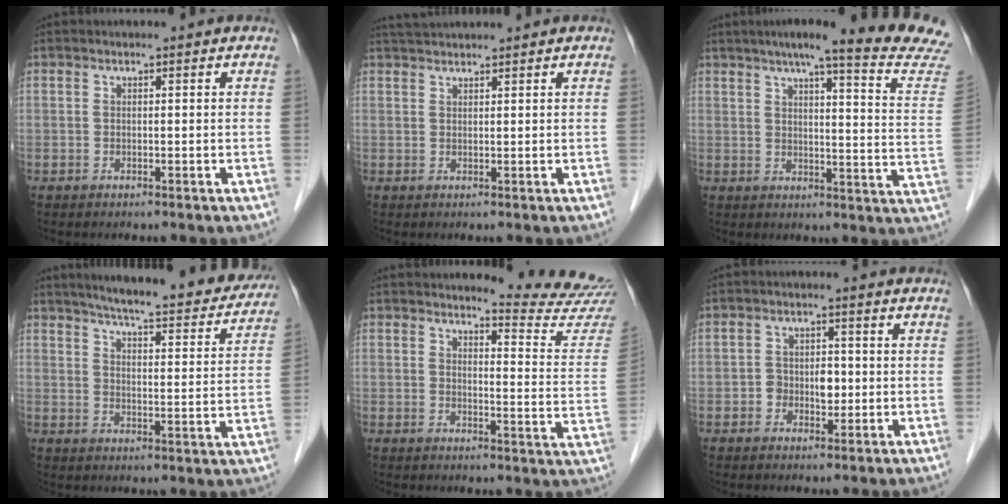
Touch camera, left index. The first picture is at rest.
{"total": 3.1, "force": [3.0, -0.3, 0.8], "torque": [-0.015, 0.026, 0.058]}
{"total": 21.3, "force": [18.8, -0.8, 10.0], "torque": [-0.134, -0.061, 0.219]}
{"total": 23.3, "force": [20.6, 3.4, 10.4], "torque": [-0.145, -0.022, 0.255]}
{"total": 11.6, "force": [11.5, -1.3, 0.9], "torque": [-0.010, -0.108, 0.120]}
{"total": 3.6, "force": [-0.6, 2.5, 2.6], "torque": [-0.039, 0.009, -0.007]}